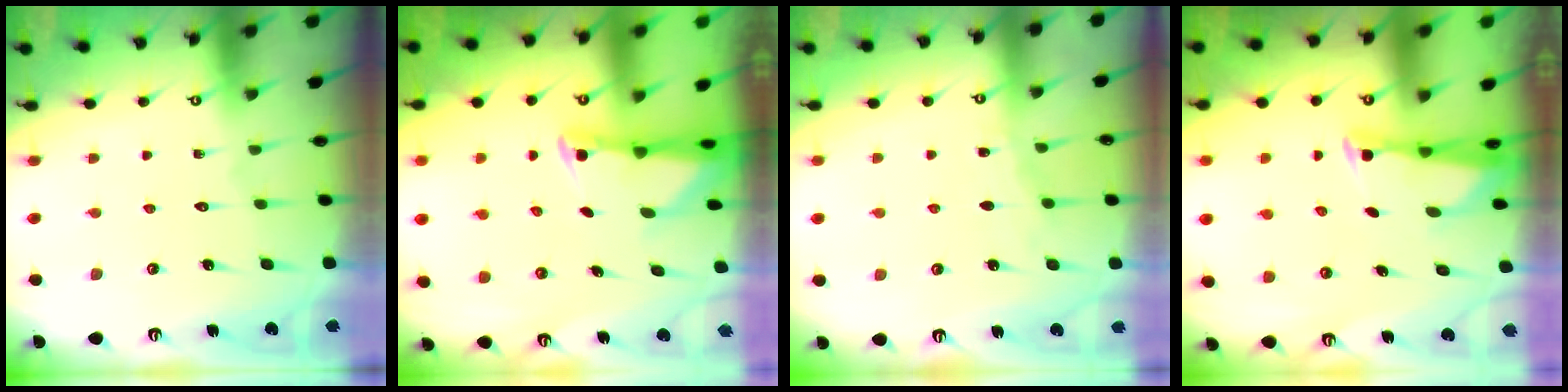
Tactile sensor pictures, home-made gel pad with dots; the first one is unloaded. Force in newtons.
{"total": 2.3, "press": 2.3, "slide": 0.5}
{"total": 4.0, "press": 3.9, "slide": 0.6}
{"total": 2.8, "press": 2.7, "slide": 0.6}